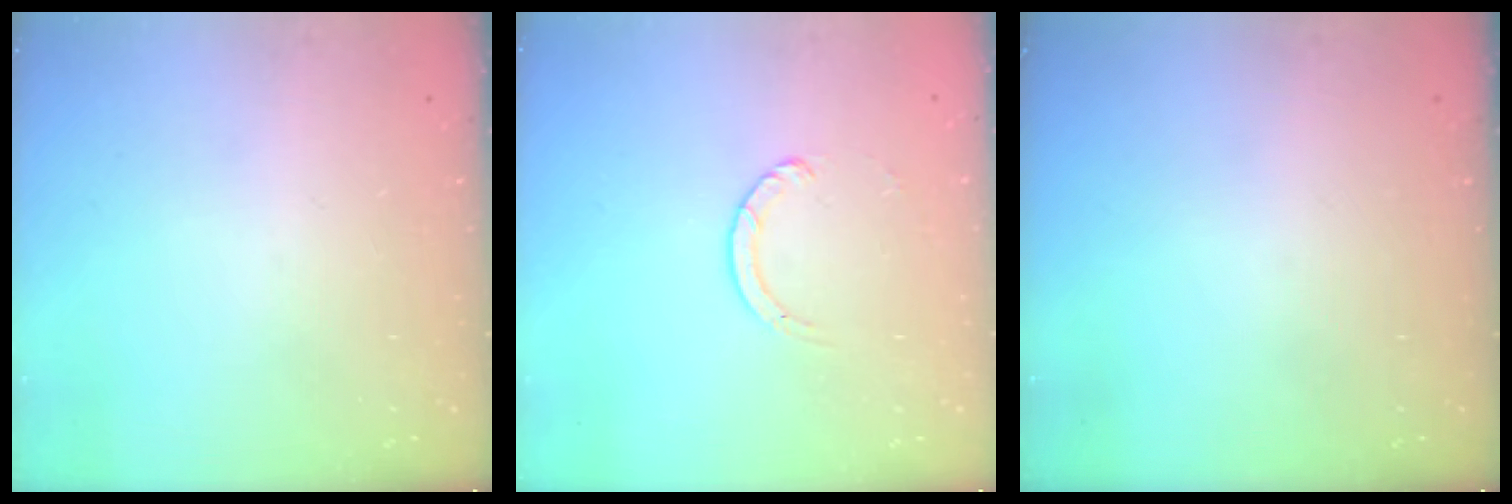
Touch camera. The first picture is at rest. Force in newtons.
{"total": 2.7, "press": 2.7, "slide": 0.3}
{"total": 0.0}